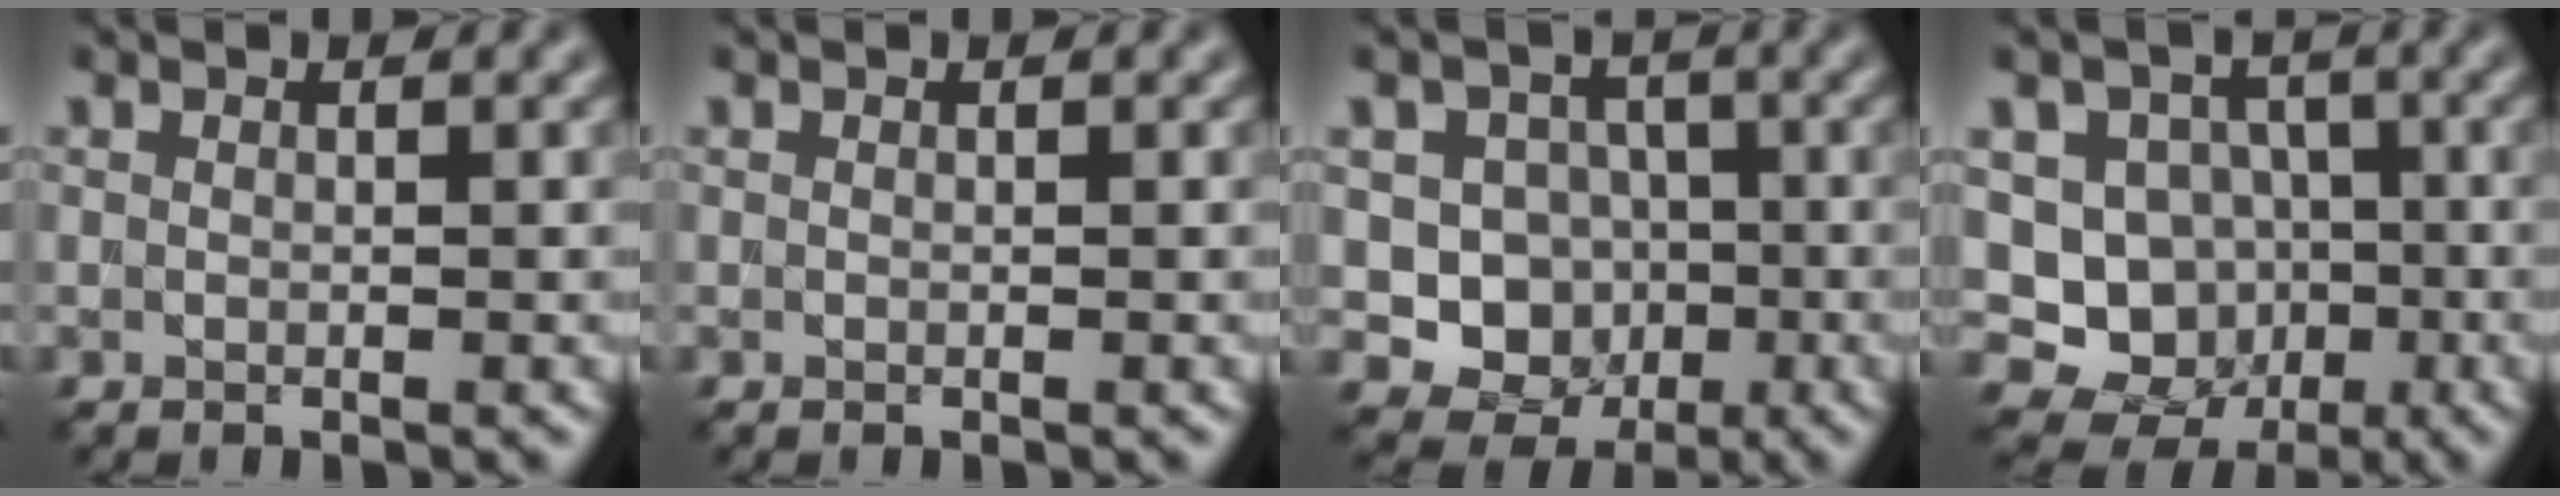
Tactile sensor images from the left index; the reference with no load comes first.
{"total": 0.0}
{"total": 7.4, "force": [-1.3, 6.8, 2.5], "torque": [-0.023, 0.003, -0.041]}
{"total": 9.0, "force": [-1.6, 8.4, 2.8], "torque": [-0.039, 0.012, -0.041]}